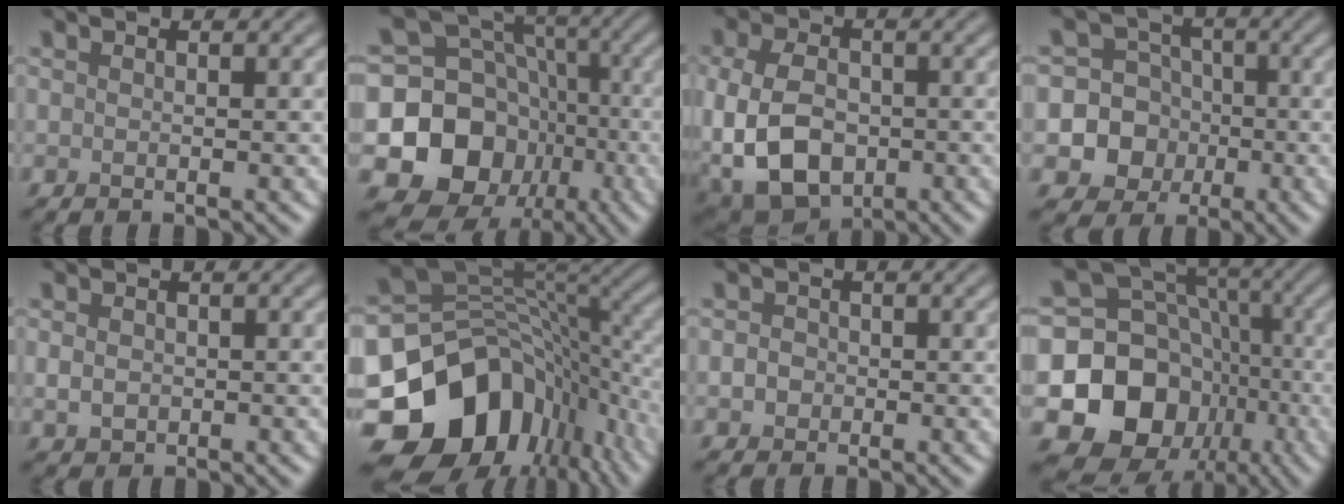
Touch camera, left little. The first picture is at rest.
{"total": 12.8, "force": [-3.4, 11.1, 5.3], "torque": [-0.101, -0.005, -0.084]}
{"total": 9.9, "force": [-2.3, 6.8, 6.9], "torque": [-0.162, -0.024, -0.038]}
{"total": 11.7, "force": [-2.7, 11.2, 2.1], "torque": [-0.064, 0.001, -0.064]}
{"total": 1.6, "force": [-0.1, 1.3, 0.9], "torque": [-0.020, -0.003, -0.001]}
{"total": 15.6, "force": [-6.6, 11.2, 8.7], "torque": [-0.175, -0.015, -0.108]}
{"total": 1.5, "force": [-0.3, 1.3, 0.5], "torque": [-0.003, -0.002, -0.009]}
{"total": 14.2, "force": [-4.3, 12.2, 5.9], "torque": [-0.117, 0.001, -0.095]}